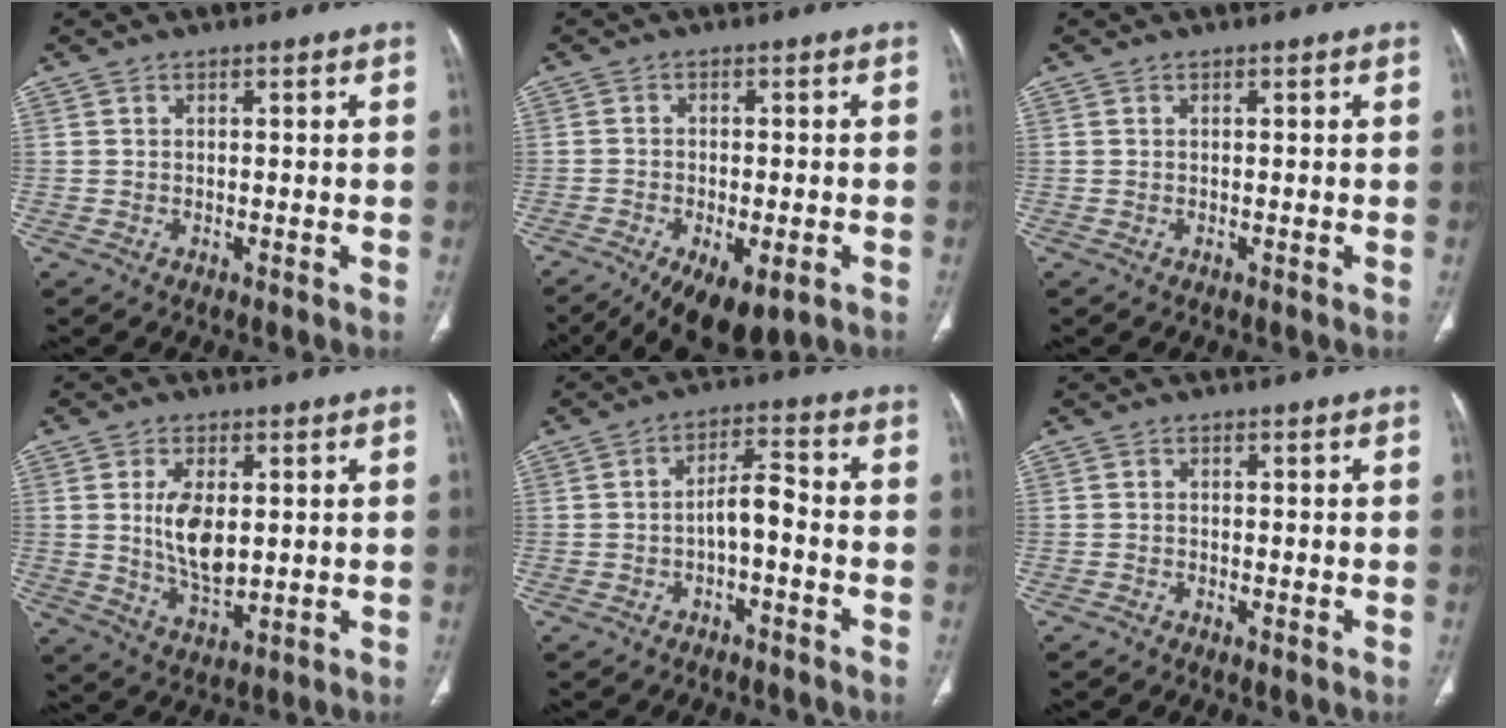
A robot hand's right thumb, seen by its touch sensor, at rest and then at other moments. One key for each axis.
{"total": 13.1, "fx": -7.2, "fy": 6.0, "fz": 9.2, "tx": -0.153, "ty": 0.002, "tz": -0.104}
{"total": 0.0}
{"total": 8.9, "fx": 1.2, "fy": 4.6, "fz": 7.6, "tx": -0.132, "ty": -0.017, "tz": 0.032}
{"total": 5.3, "fx": -2.0, "fy": 2.1, "fz": 4.4, "tx": -0.071, "ty": 0.038, "tz": -0.034}
{"total": 0.7, "fx": -0.5, "fy": 0.3, "fz": 0.3, "tx": -0.008, "ty": -0.001, "tz": -0.014}